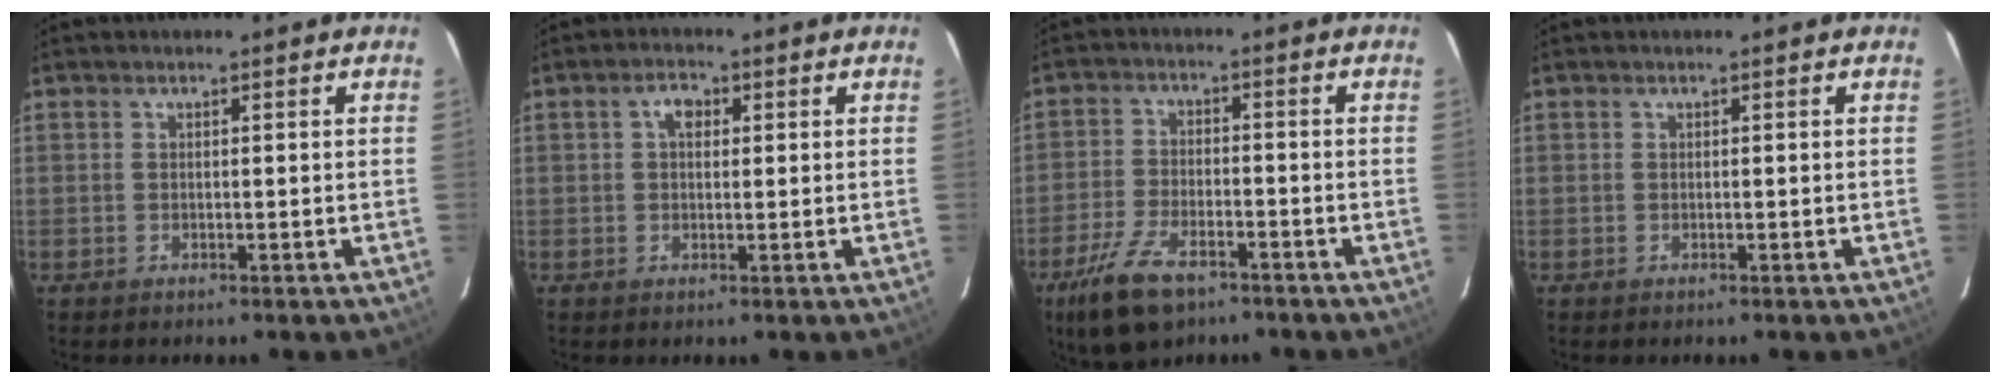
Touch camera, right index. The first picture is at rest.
{"total": 2.9, "force": [0.7, 1.9, 2.0], "torque": [-0.032, 0.011, 0.012]}
{"total": 10.7, "force": [-7.0, 4.7, 6.7], "torque": [-0.162, -0.016, -0.131]}
{"total": 0.0}